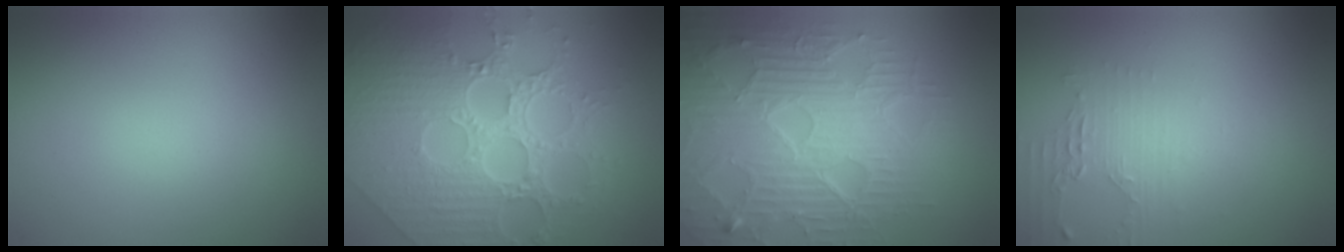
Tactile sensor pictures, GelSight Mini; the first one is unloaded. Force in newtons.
{"total": 8.7, "press": 6.4, "slide": 5.8}
{"total": 8.9, "press": 6.4, "slide": 6.2}
{"total": 1.7, "press": 1.7, "slide": 0.3}